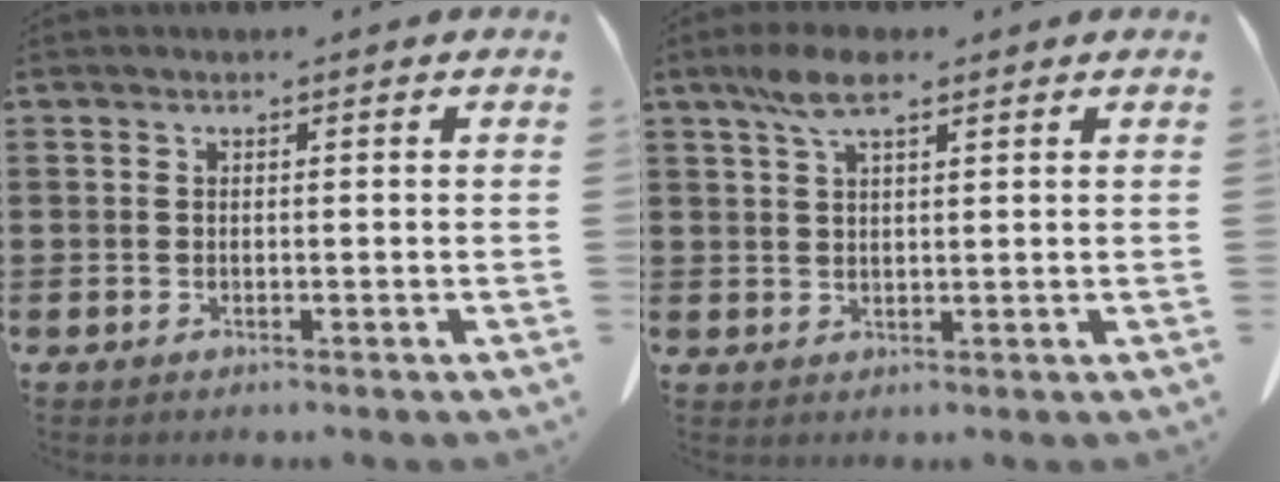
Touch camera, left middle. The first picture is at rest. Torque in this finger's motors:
{"motor_torque": [2.14, 0.00, 0.79, 0.21]}